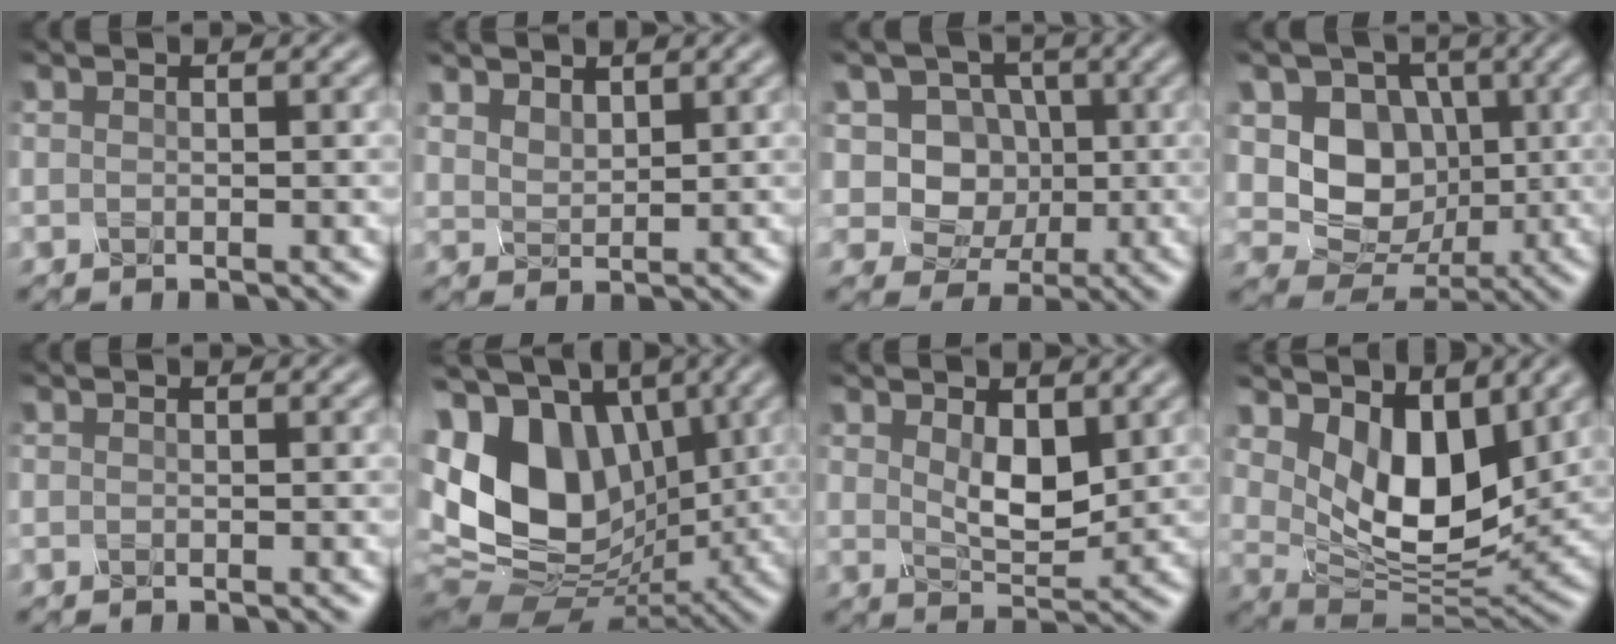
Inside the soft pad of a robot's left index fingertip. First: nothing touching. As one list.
[{"total": 1.7, "force": [1.7, 0.4, 0.2], "torque": [-0.014, 0.004, 0.051]}, {"total": 6.1, "force": [1.0, 5.7, 2.2], "torque": [-0.035, 0.013, 0.015]}, {"total": 5.8, "force": [0.2, 5.1, 2.8], "torque": [-0.050, -0.004, 0.004]}, {"total": 0.0}, {"total": 14.4, "force": [1.5, 10.1, 10.1], "torque": [-0.220, 0.001, 0.038]}, {"total": 3.1, "force": [0.9, 1.3, 2.7], "torque": [-0.062, -0.004, 0.033]}, {"total": 6.5, "force": [2.7, 3.6, 4.7], "torque": [-0.094, -0.023, 0.054]}]